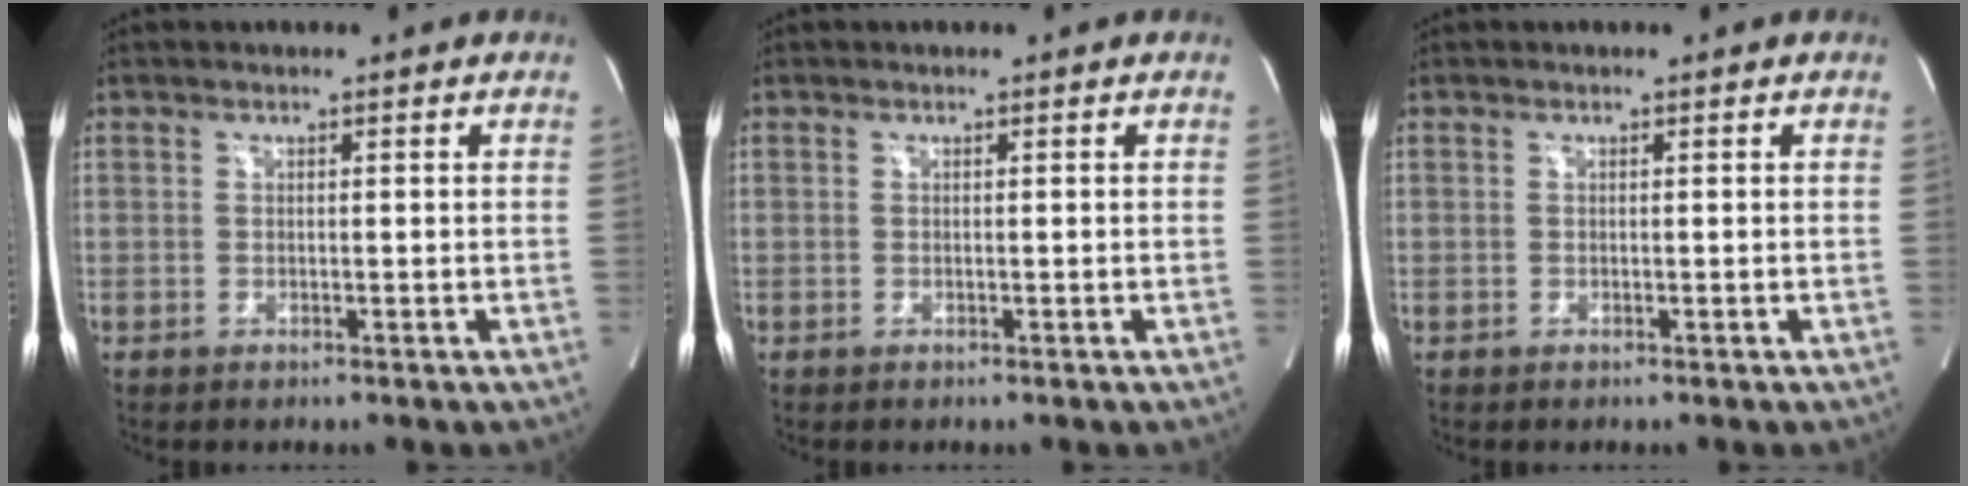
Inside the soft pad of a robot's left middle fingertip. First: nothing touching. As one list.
[{"total": 0.0}, {"total": 0.0}]